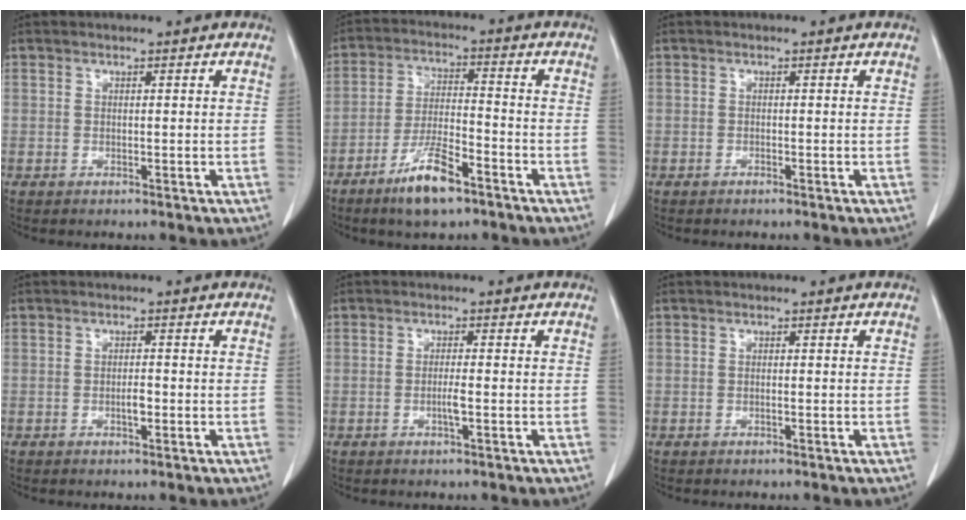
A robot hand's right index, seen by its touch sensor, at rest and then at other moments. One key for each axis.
{"total": 8.9, "fx": -5.8, "fy": 1.9, "fz": 6.5, "tx": -0.125, "ty": -0.010, "tz": -0.104}
{"total": 0.0}
{"total": 1.5, "fx": -0.5, "fy": 0.4, "fz": 1.4, "tx": -0.026, "ty": 0.002, "tz": -0.007}
{"total": 1.9, "fx": -0.6, "fy": 0.0, "fz": 1.8, "tx": -0.038, "ty": 0.000, "tz": -0.010}
{"total": 0.0}